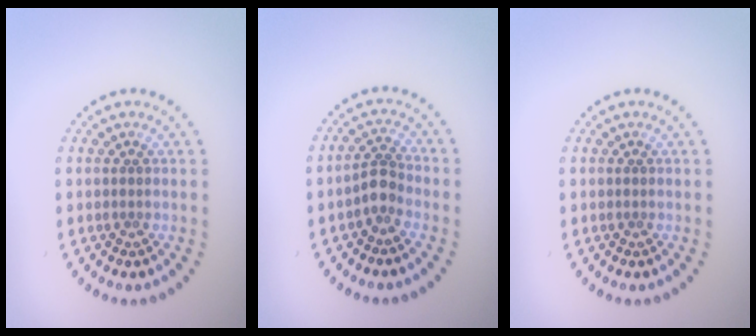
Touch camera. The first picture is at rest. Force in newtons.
{"total": 2.2, "press": 1.6, "slide": 1.4}
{"total": 0.0}